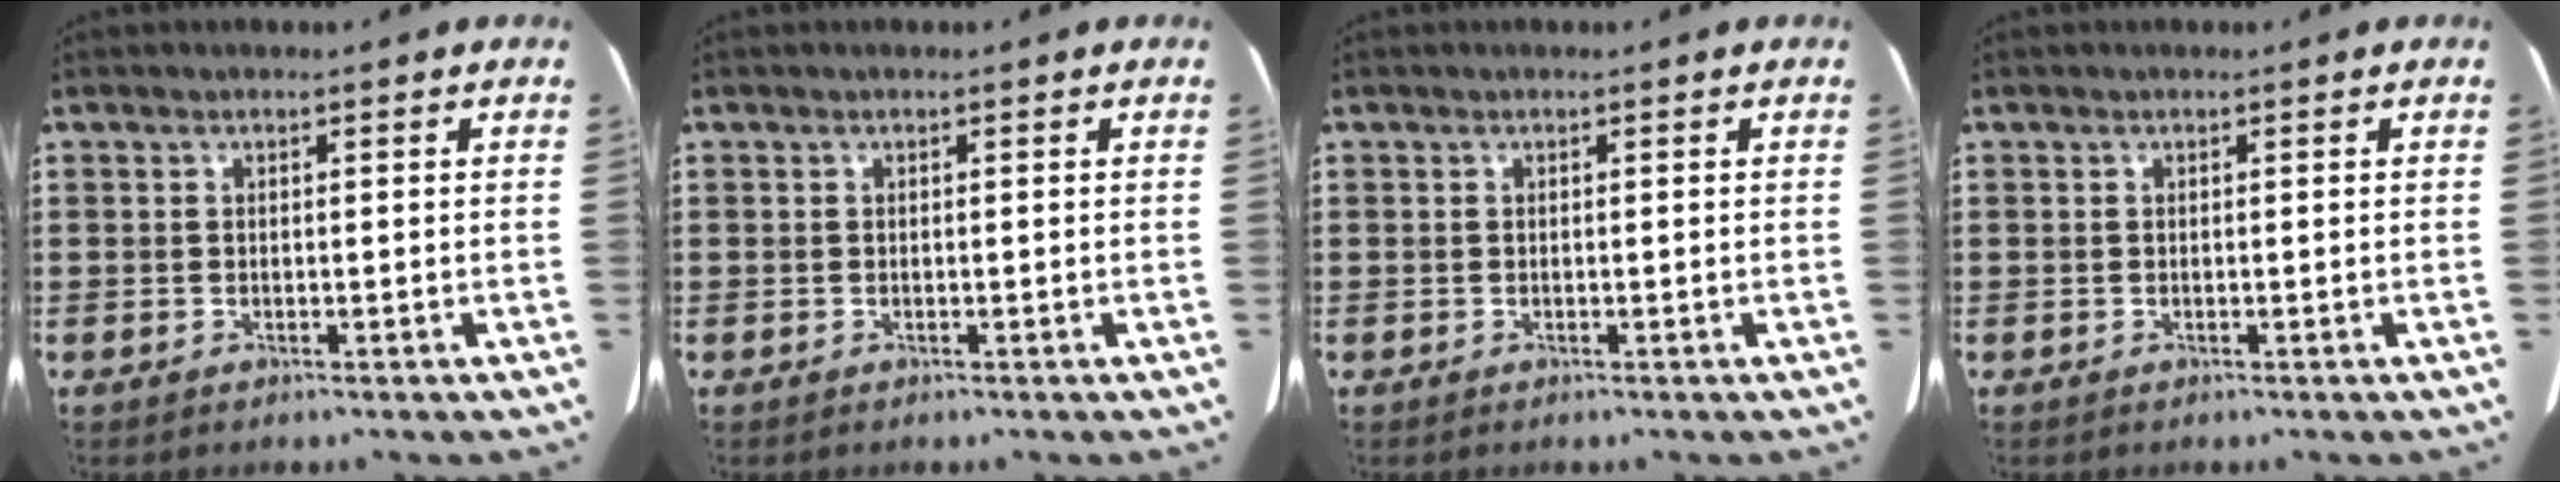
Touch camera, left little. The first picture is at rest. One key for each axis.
{"total": 0.0}
{"total": 0.0}
{"total": 0.0}